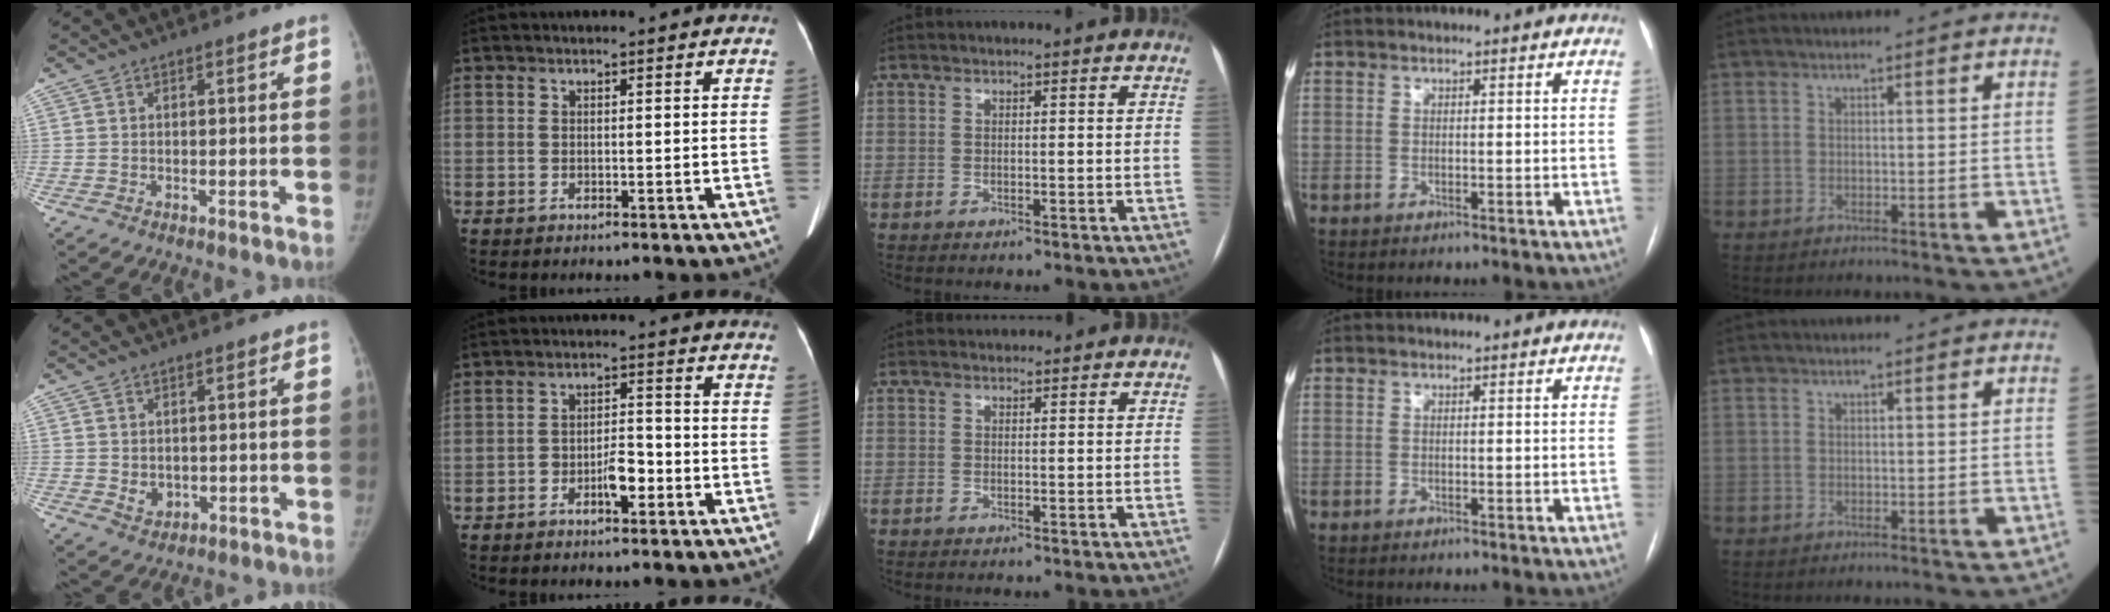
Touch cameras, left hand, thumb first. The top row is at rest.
{"thumb": {"total": 3.1, "force": [0.1, 2.6, 1.7], "torque": [-0.018, -0.006, 0.015]}, "index": {"total": 4.0, "force": [-2.2, 1.5, 3.0], "torque": [-0.054, 0.005, -0.038]}, "middle": {"total": 1.5, "force": [1.4, 0.5, 0.0], "torque": [-0.002, 0.016, 0.022]}}